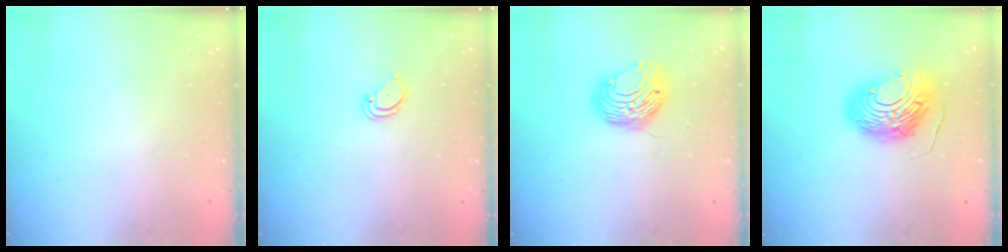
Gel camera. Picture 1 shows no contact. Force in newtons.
{"total": 3.0, "press": 3.0, "slide": 0.2}
{"total": 10.1, "press": 10.1, "slide": 0.7}
{"total": 13.8, "press": 13.7, "slide": 1.3}